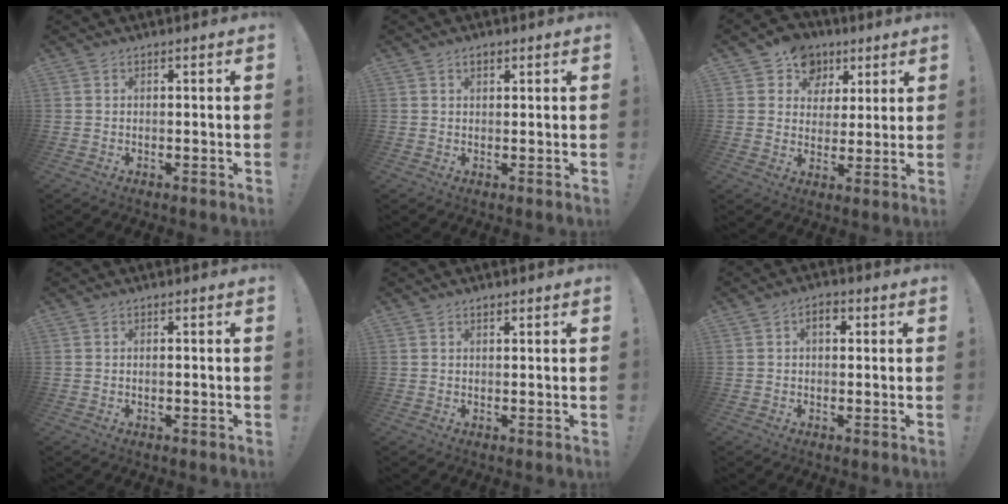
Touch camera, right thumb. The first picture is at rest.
{"total": 1.8, "force": [1.1, 1.0, 1.1], "torque": [-0.015, -0.001, 0.019]}
{"total": 10.0, "force": [4.8, 8.5, 2.3], "torque": [-0.019, -0.029, 0.092]}
{"total": 0.8, "force": [-0.4, -0.1, 0.7], "torque": [-0.018, 0.002, -0.006]}
{"total": 0.8, "force": [0.6, 0.4, 0.2], "torque": [0.004, -0.003, 0.011]}
{"total": 3.8, "force": [0.8, 2.4, 2.8], "torque": [-0.040, 0.007, 0.010]}